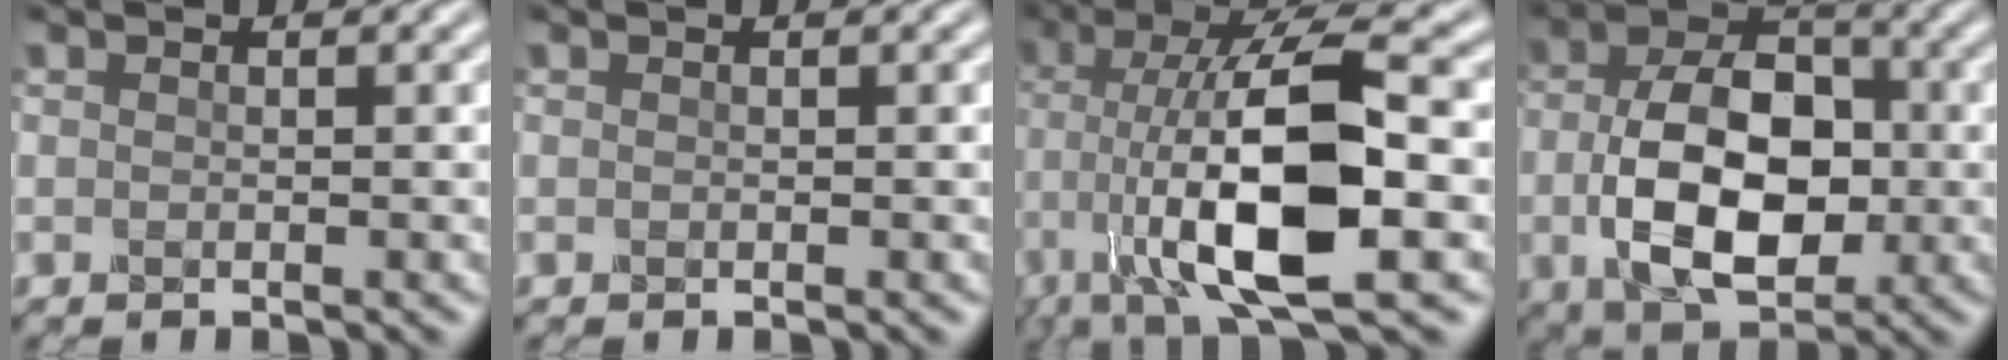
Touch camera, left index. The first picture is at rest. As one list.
[{"total": 0.0}, {"total": 13.3, "force": [-2.1, 4.5, 12.3], "torque": [-0.229, 0.011, -0.039]}, {"total": 10.1, "force": [-1.6, 6.1, 7.8], "torque": [-0.153, 0.001, -0.027]}]